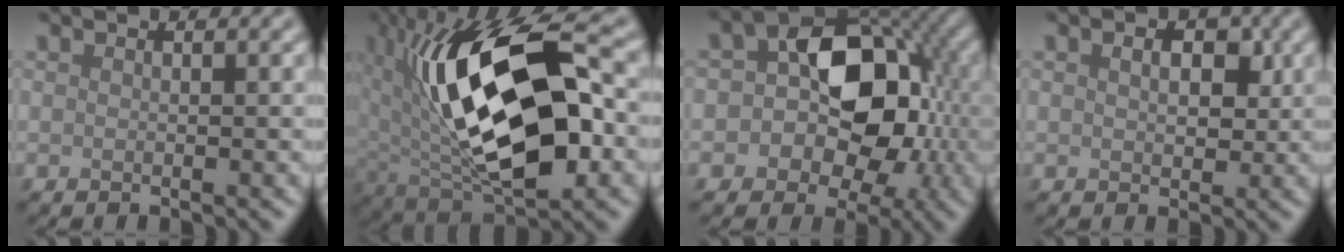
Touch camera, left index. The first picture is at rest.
{"total": 16.8, "force": [1.7, 8.2, 14.6], "torque": [-0.262, -0.005, 0.032]}
{"total": 11.9, "force": [-0.3, 9.0, 7.8], "torque": [-0.062, 0.021, -0.032]}
{"total": 2.4, "force": [0.6, 1.6, 1.6], "torque": [-0.030, -0.007, 0.012]}